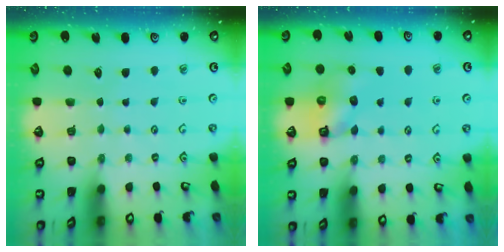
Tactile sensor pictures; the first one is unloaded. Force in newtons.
{"total": 8.5, "press": 8.5, "slide": 0.7}